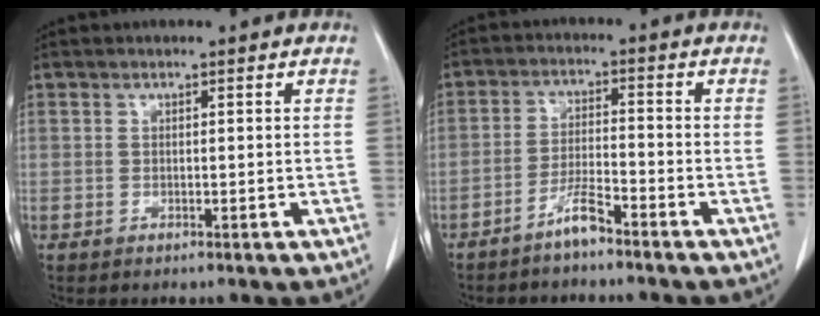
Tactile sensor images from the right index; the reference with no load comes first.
{"total": 4.2, "force": [-3.4, 0.2, 2.5], "torque": [-0.049, -0.001, -0.068]}